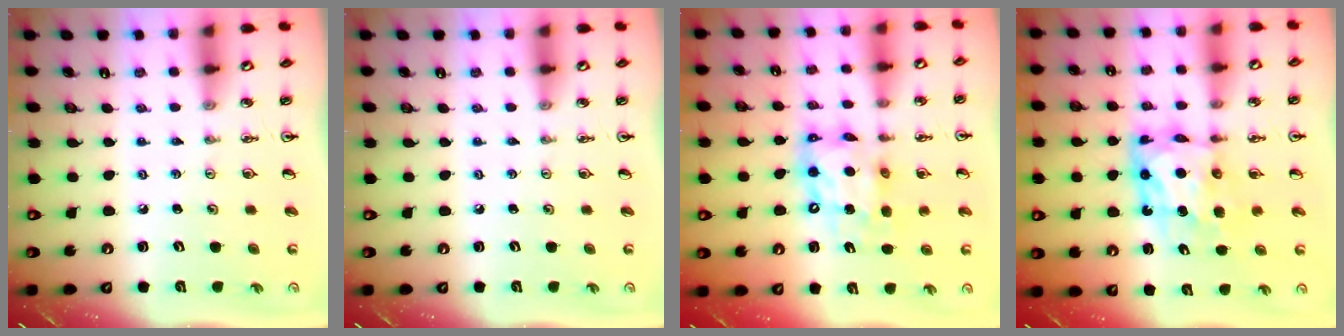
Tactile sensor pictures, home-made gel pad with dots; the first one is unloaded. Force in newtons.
{"total": 0.0}
{"total": 11.4, "press": 11.4, "slide": 0.7}
{"total": 9.2, "press": 9.1, "slide": 1.5}